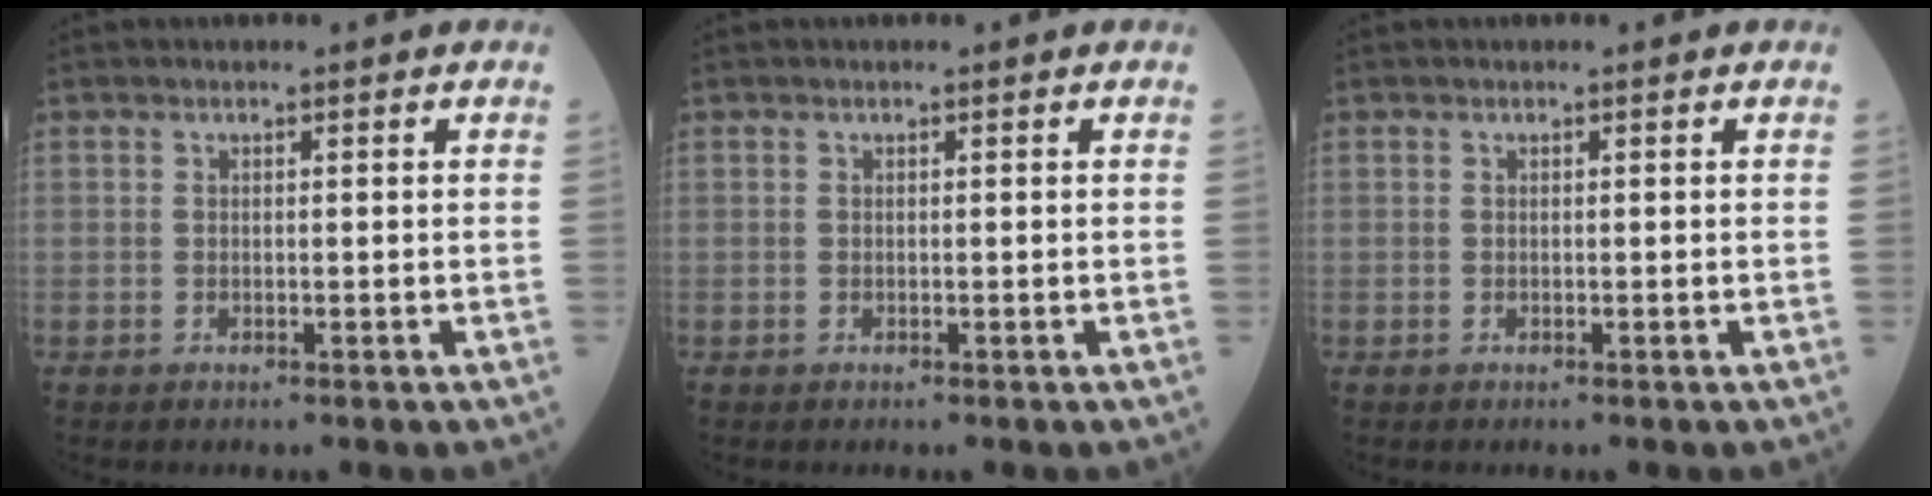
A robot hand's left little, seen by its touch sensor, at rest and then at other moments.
{"total": 0.0}
{"total": 0.0}